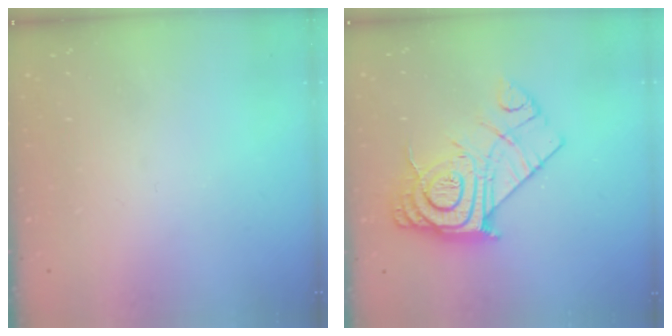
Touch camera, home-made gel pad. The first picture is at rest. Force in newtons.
{"total": 17.2, "press": 17.1, "slide": 1.3}